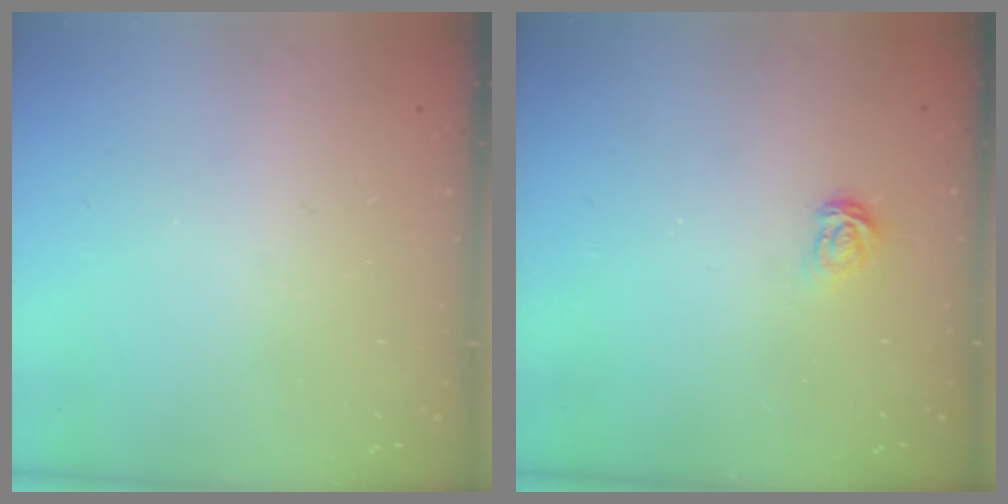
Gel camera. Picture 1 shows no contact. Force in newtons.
{"total": 3.7, "press": 3.7, "slide": 0.5}